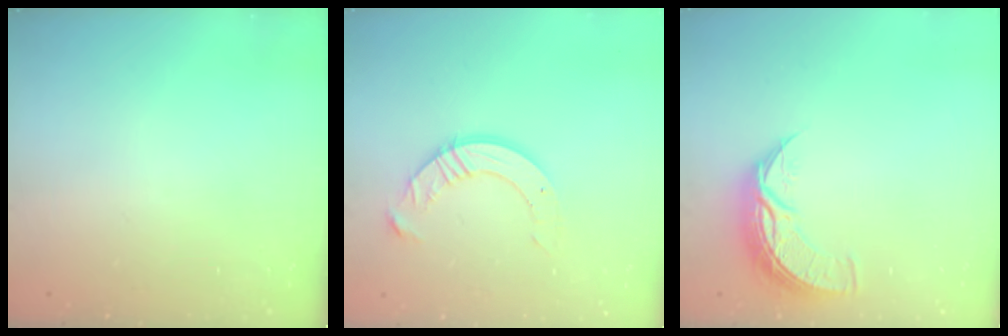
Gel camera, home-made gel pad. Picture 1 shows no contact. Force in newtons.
{"total": 10.5, "press": 10.4, "slide": 0.9}
{"total": 8.2, "press": 8.2, "slide": 0.0}